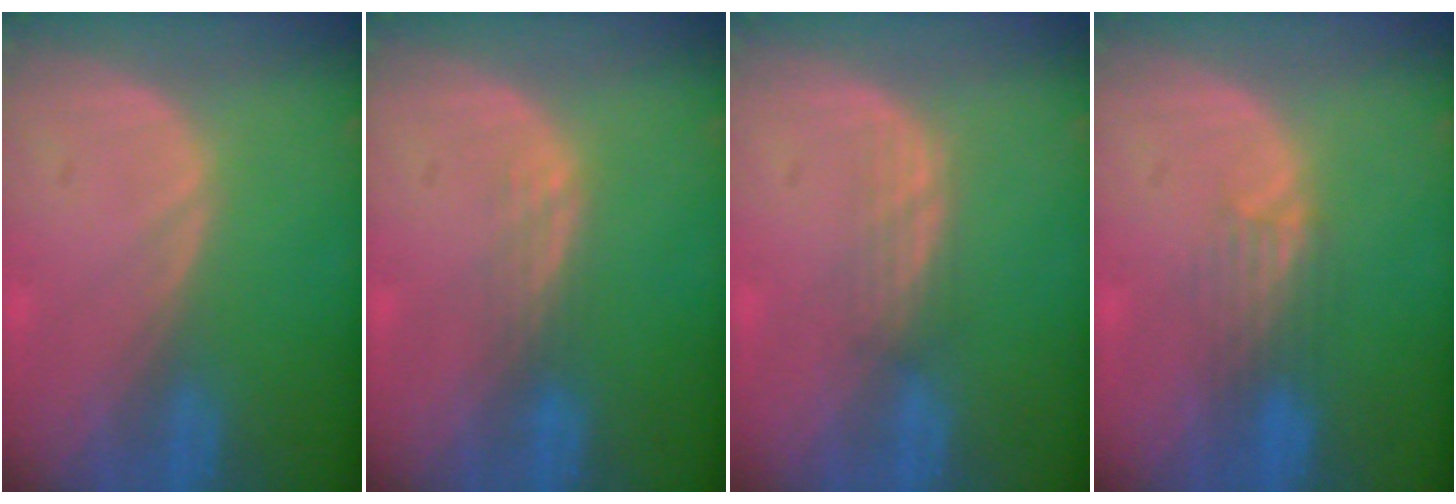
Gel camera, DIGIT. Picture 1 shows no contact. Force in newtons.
{"total": 1.8, "press": 1.7, "slide": 0.2}
{"total": 2.1, "press": 2.1, "slide": 0.2}
{"total": 3.3, "press": 3.1, "slide": 1.1}